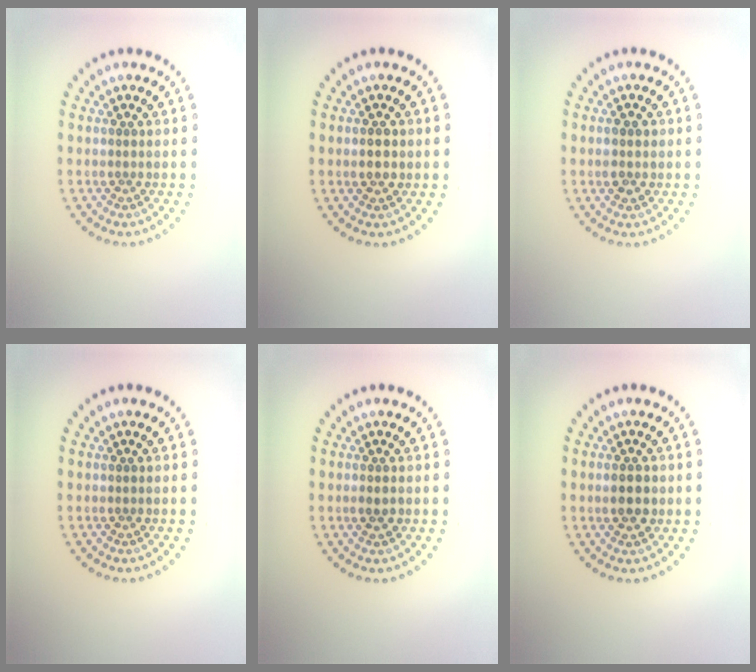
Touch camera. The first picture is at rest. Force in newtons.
{"total": 1.4, "press": 1.4, "slide": 0.2}
{"total": 2.0, "press": 2.0, "slide": 0.1}
{"total": 0.0}
{"total": 1.1, "press": 1.1, "slide": 0.1}
{"total": 2.4, "press": 2.4, "slide": 0.2}